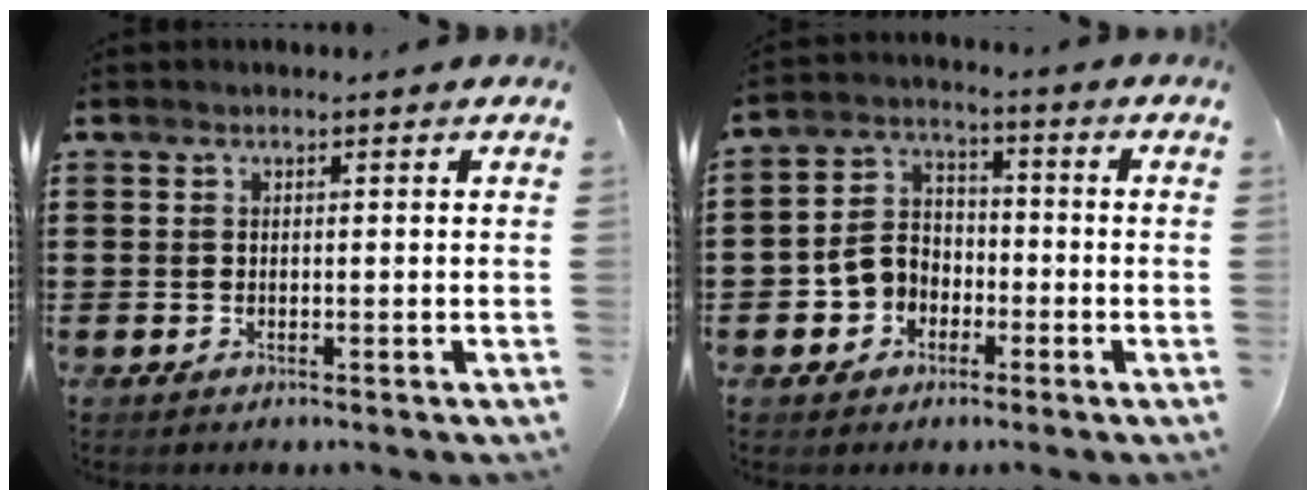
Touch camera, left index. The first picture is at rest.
{"total": 5.5, "force": [-2.5, 4.6, 1.7], "torque": [-0.056, 0.012, -0.053]}